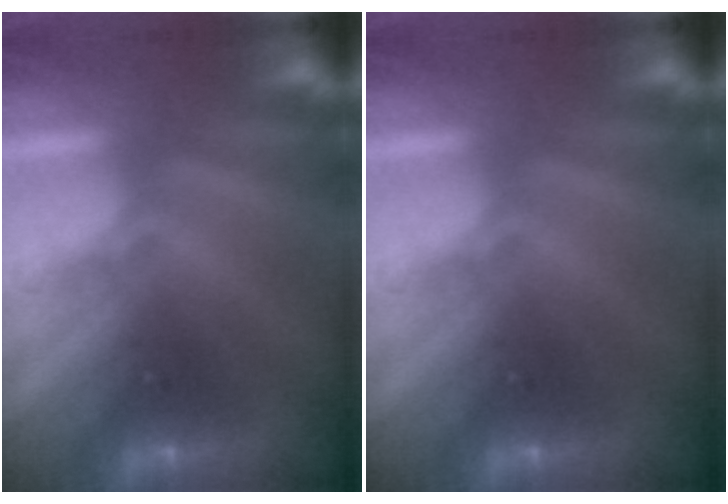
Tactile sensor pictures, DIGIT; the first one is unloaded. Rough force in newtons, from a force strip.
{"total": 0.0}